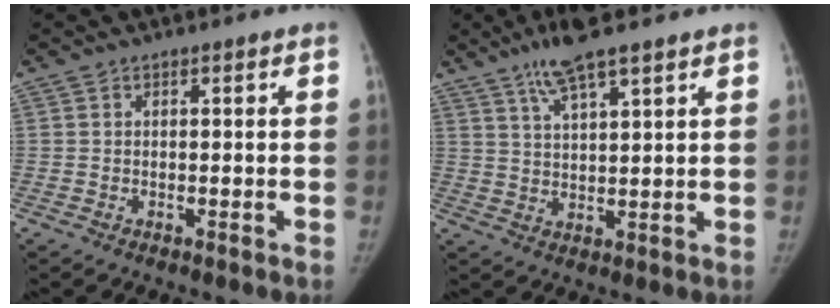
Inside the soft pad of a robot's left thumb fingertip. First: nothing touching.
{"total": 7.6, "force": [5.4, 1.3, 5.3], "torque": [-0.098, -0.019, 0.101]}